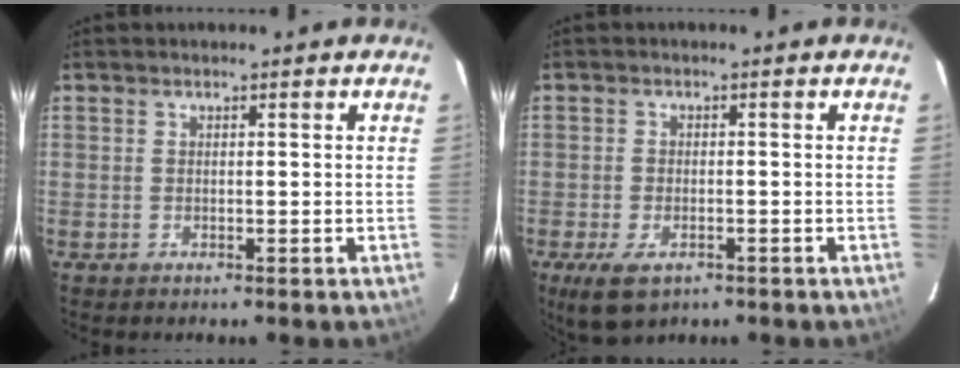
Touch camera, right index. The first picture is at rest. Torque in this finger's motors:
{"motor_torque": [0.63, -0.31, 0.37, 0.08]}